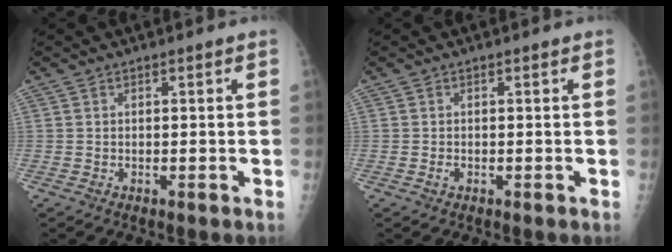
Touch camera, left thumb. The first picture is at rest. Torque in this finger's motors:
{"motor_torque": [-0.25, 0.03, 0.10, 0.07, 0.00]}